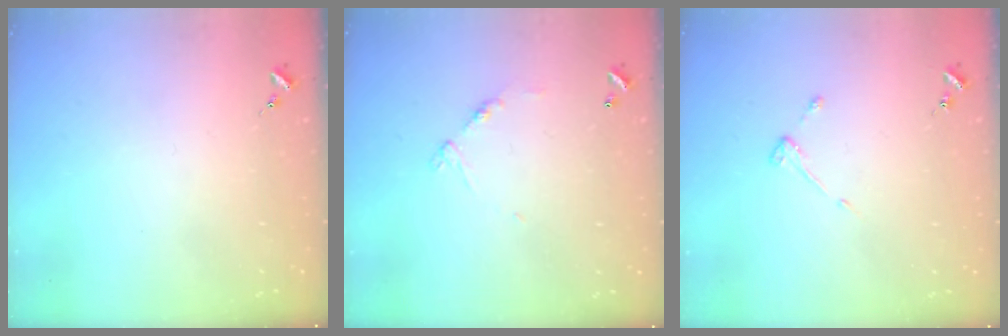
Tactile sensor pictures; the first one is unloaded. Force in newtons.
{"total": 6.7, "press": 6.6, "slide": 0.5}
{"total": 3.0, "press": 3.0, "slide": 0.4}